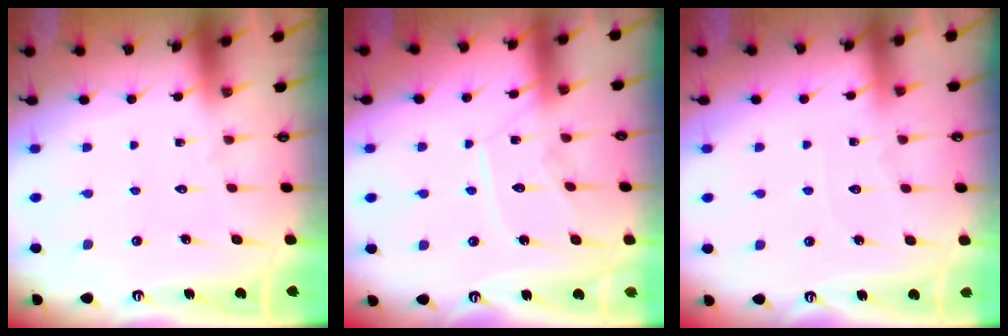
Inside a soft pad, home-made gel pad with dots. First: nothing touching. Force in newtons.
{"total": 9.5, "press": 9.5, "slide": 0.3}
{"total": 4.3, "press": 4.2, "slide": 0.5}